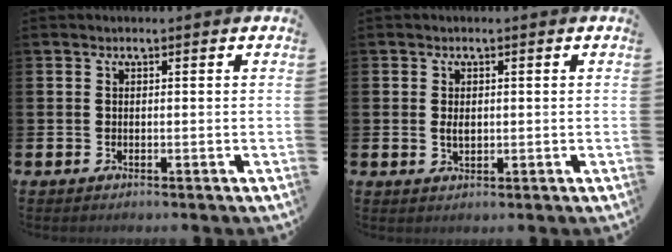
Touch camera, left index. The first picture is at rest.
{"total": 1.5, "force": [0.2, 0.9, 1.1], "torque": [-0.015, 0.003, 0.000]}